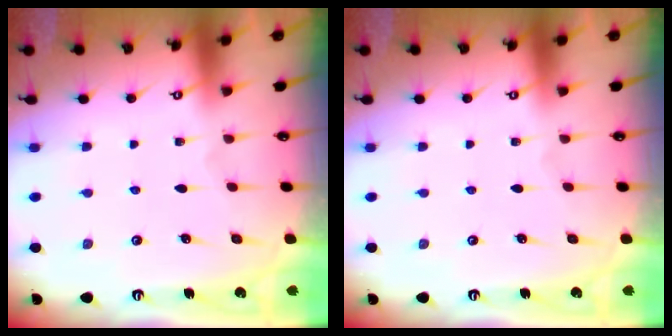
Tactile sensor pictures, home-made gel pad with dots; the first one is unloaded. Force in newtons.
{"total": 0.0}